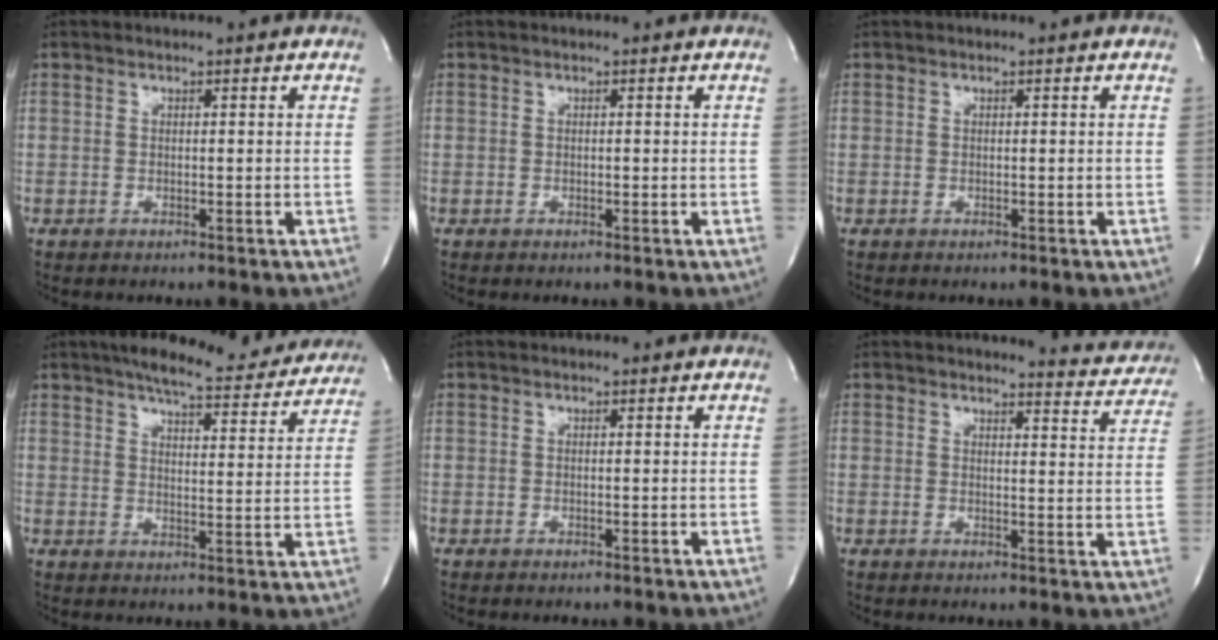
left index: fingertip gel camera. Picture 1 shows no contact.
{"total": 0.0}
{"total": 0.9, "force": [0.8, 0.2, 0.3], "torque": [-0.009, 0.017, 0.011]}
{"total": 14.8, "force": [13.6, 2.8, 5.2], "torque": [-0.066, -0.011, 0.165]}
{"total": 0.0}
{"total": 7.9, "force": [7.9, 0.8, 0.1], "torque": [0.009, -0.042, 0.071]}